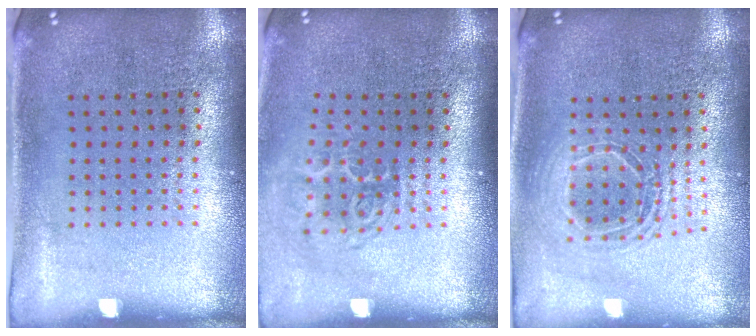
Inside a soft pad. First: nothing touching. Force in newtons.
{"total": 1.7, "press": 1.1, "slide": 1.3}
{"total": 1.7, "press": 1.4, "slide": 0.9}